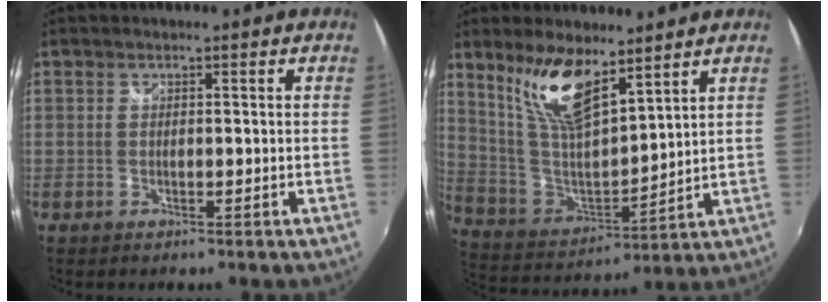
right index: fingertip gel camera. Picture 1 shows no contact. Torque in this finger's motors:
{"motor_torque": [0.43, 0.29, 0.66, 0.18]}